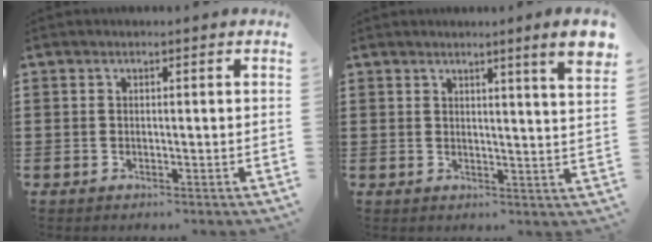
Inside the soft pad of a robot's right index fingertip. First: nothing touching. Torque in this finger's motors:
{"motor_torque": [0.19, 0.09, 0.15, 0.05]}